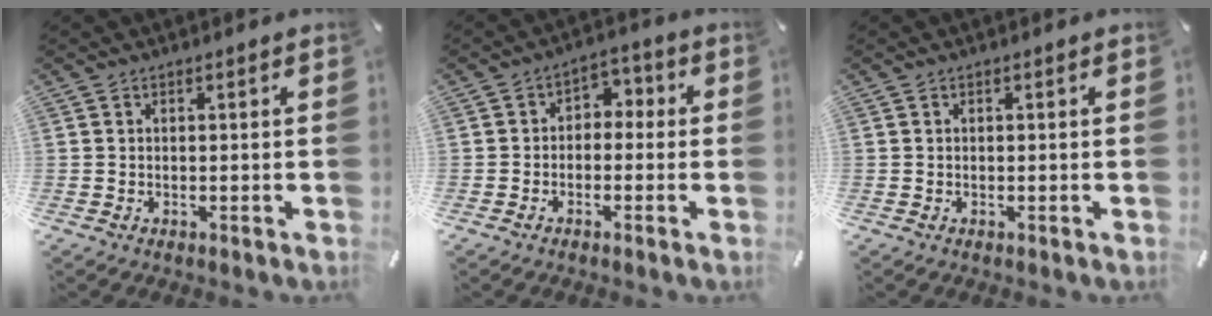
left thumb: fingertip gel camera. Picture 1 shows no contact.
{"total": 4.0, "force": [-2.1, 3.0, 1.5], "torque": [-0.027, 0.019, -0.042]}
{"total": 0.0}